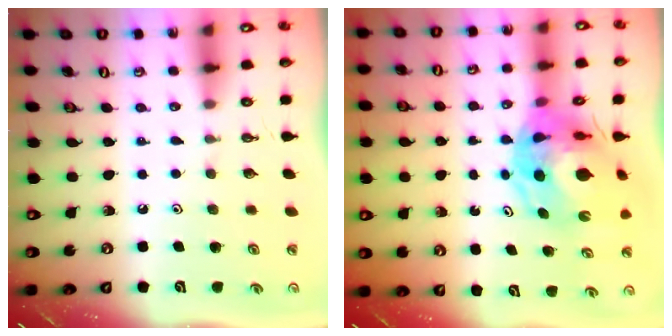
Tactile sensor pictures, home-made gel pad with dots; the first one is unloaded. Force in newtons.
{"total": 13.7, "press": 13.6, "slide": 1.6}